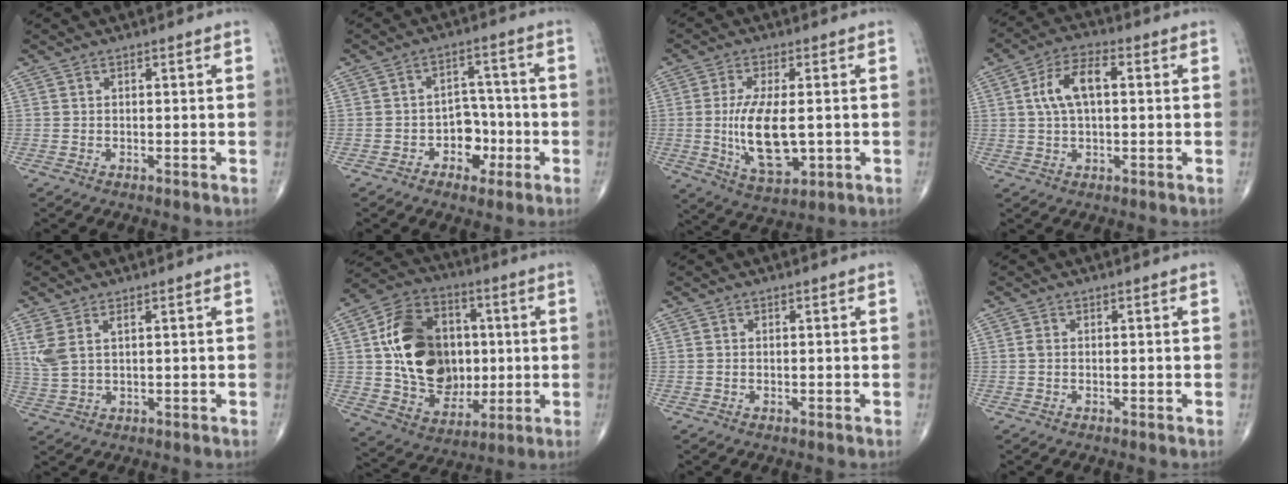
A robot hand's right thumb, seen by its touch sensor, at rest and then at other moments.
{"total": 6.4, "force": [-2.4, 4.9, 3.3], "torque": [-0.004, 0.037, -0.039]}
{"total": 12.2, "force": [-0.8, 5.6, 10.8], "torque": [-0.197, -0.014, -0.004]}
{"total": 8.4, "force": [1.3, 4.2, 7.1], "torque": [-0.135, 0.022, 0.021]}
{"total": 4.9, "force": [1.8, 2.2, 3.9], "torque": [-0.102, 0.005, 0.047]}
{"total": 21.2, "force": [1.5, 15.6, 14.3], "torque": [-0.206, 0.010, 0.036]}
{"total": 0.0}
{"total": 0.7, "force": [-0.1, 0.5, 0.5], "torque": [-0.009, 0.000, -0.005]}